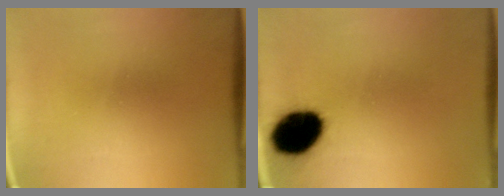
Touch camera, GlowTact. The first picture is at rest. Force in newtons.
{"total": 15.2}